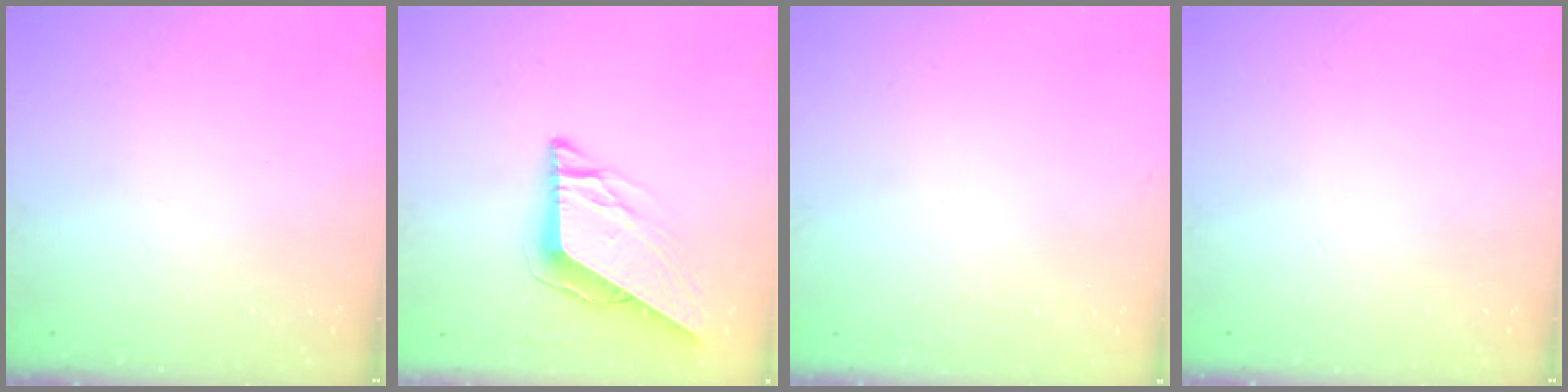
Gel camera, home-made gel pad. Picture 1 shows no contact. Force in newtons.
{"total": 9.8, "press": 9.7, "slide": 1.1}
{"total": 1.5, "press": 1.5, "slide": 0.1}
{"total": 0.0}